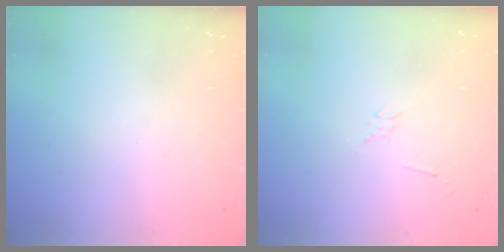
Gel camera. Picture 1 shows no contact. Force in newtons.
{"total": 2.3, "press": 2.3, "slide": 0.4}